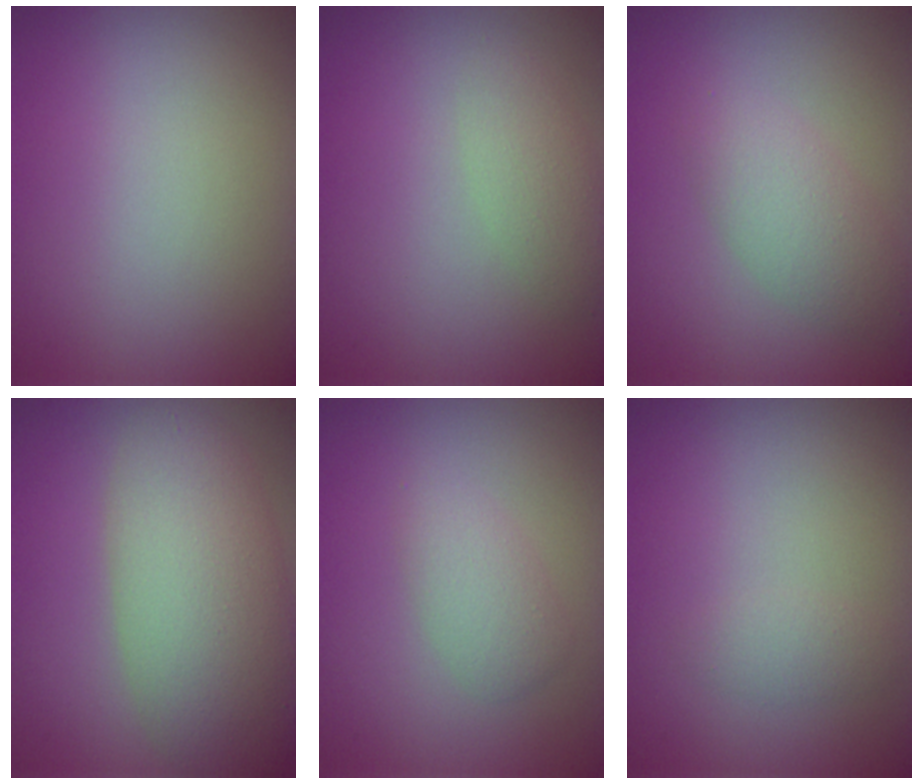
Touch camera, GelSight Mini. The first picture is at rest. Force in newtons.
{"total": 2.0, "press": 2.0, "slide": 0.0}
{"total": 2.9, "press": 2.8, "slide": 0.3}
{"total": 7.3, "press": 7.3, "slide": 0.5}
{"total": 2.0, "press": 2.0, "slide": 0.0}
{"total": 1.0, "press": 1.0, "slide": 0.1}